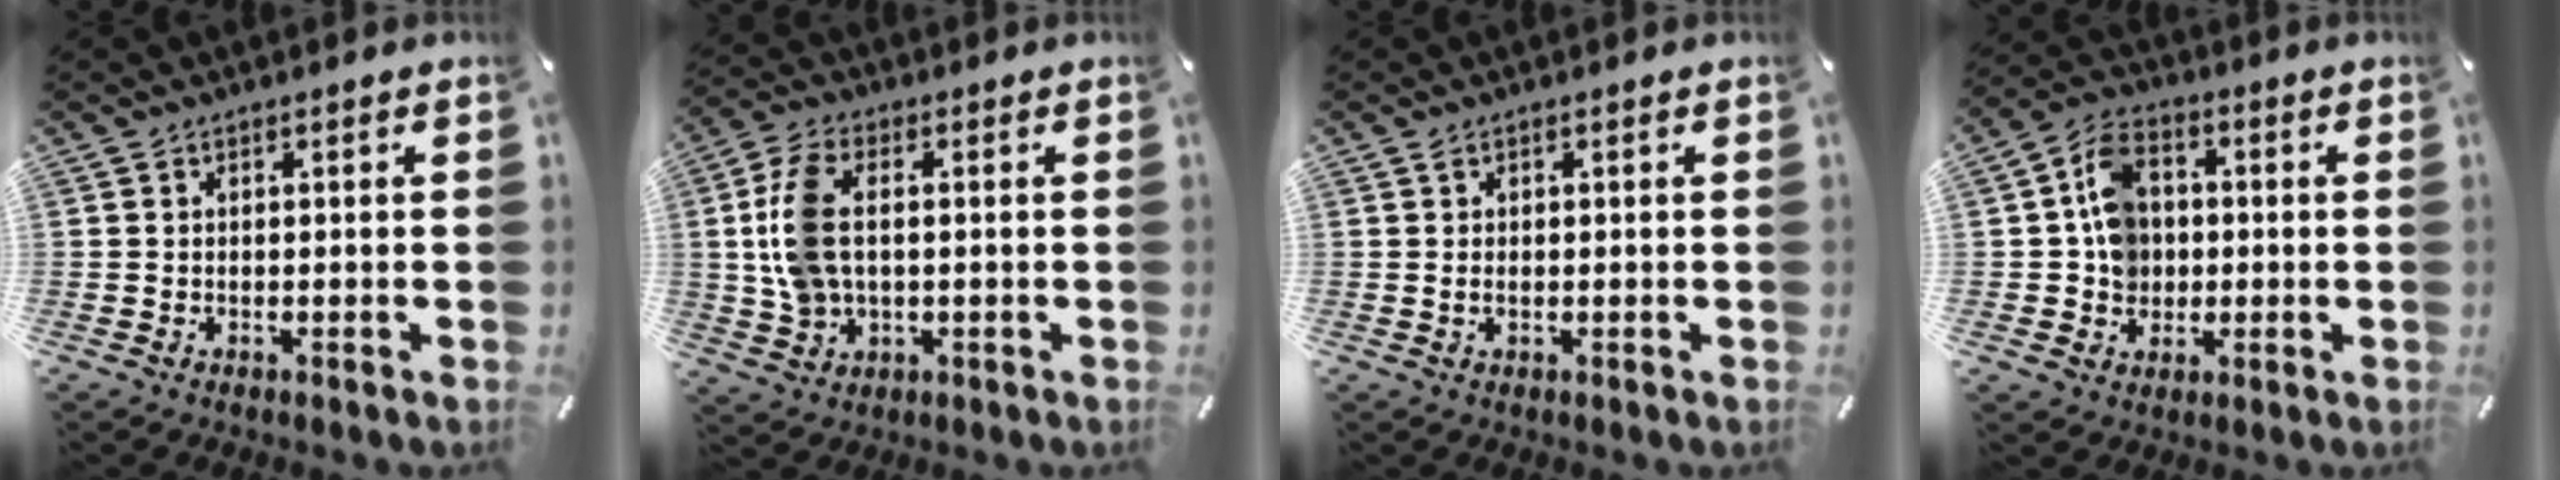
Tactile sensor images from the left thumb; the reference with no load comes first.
{"total": 9.8, "force": [0.6, 6.3, 7.5], "torque": [-0.179, 0.004, 0.009]}
{"total": 1.2, "force": [0.2, 0.5, 1.0], "torque": [-0.022, 0.002, 0.002]}
{"total": 9.1, "force": [0.2, 8.1, 4.3], "torque": [-0.083, 0.023, 0.008]}